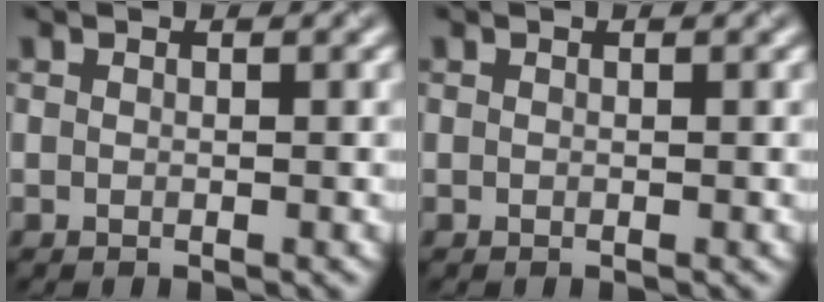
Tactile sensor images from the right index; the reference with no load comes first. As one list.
[{"total": 0.0}]